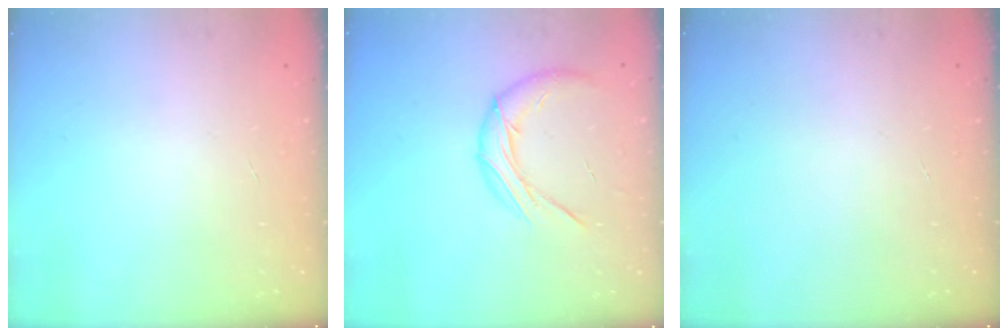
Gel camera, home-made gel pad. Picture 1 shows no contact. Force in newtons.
{"total": 11.6, "press": 11.5, "slide": 1.5}
{"total": 0.0}